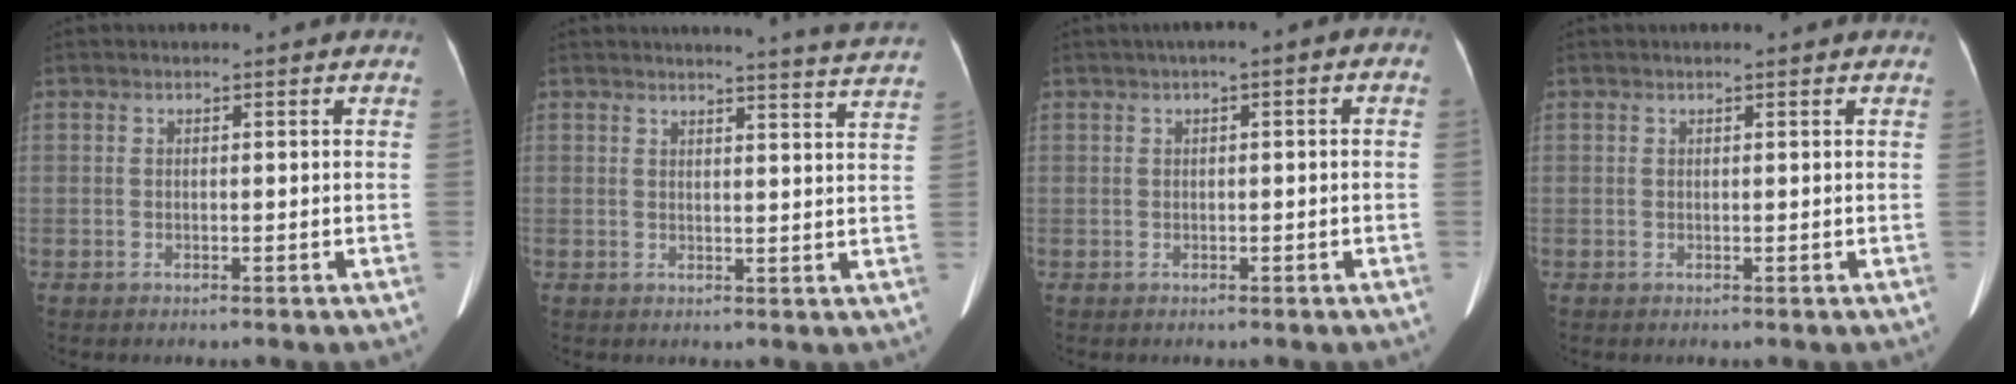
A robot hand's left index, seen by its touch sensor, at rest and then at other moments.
{"total": 9.0, "force": [8.7, -1.7, 1.7], "torque": [-0.028, -0.046, 0.085]}
{"total": 2.5, "force": [0.5, 0.8, 2.3], "torque": [-0.028, 0.018, 0.002]}
{"total": 1.2, "force": [1.0, 0.0, 0.6], "torque": [-0.010, 0.014, 0.016]}